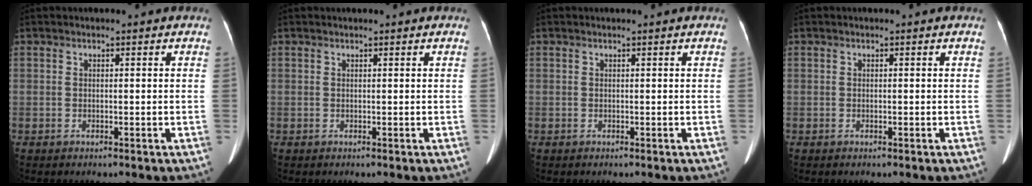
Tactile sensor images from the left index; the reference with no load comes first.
{"total": 0.6, "force": [0.5, 0.1, 0.3], "torque": [-0.006, 0.007, 0.007]}
{"total": 0.0}
{"total": 0.0}